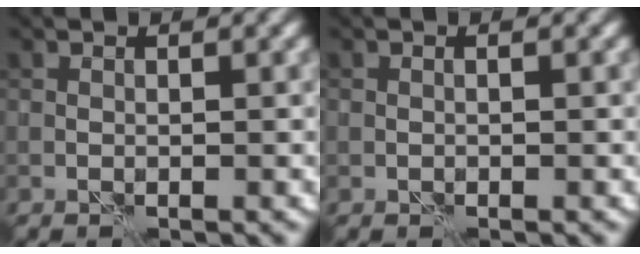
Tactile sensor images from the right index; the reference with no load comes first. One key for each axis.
{"total": 0.0}